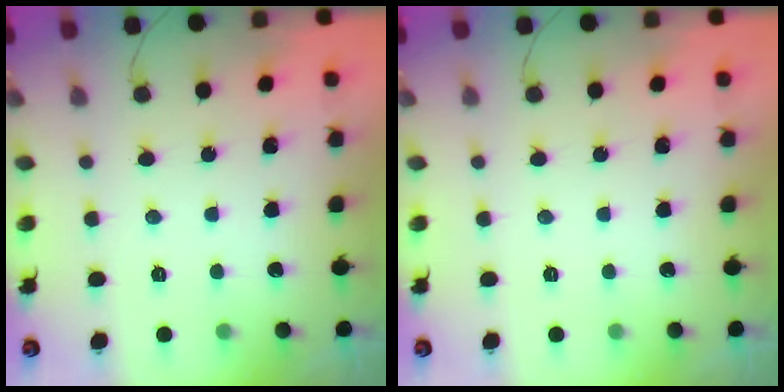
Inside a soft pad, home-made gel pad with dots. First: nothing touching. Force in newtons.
{"total": 0.0}